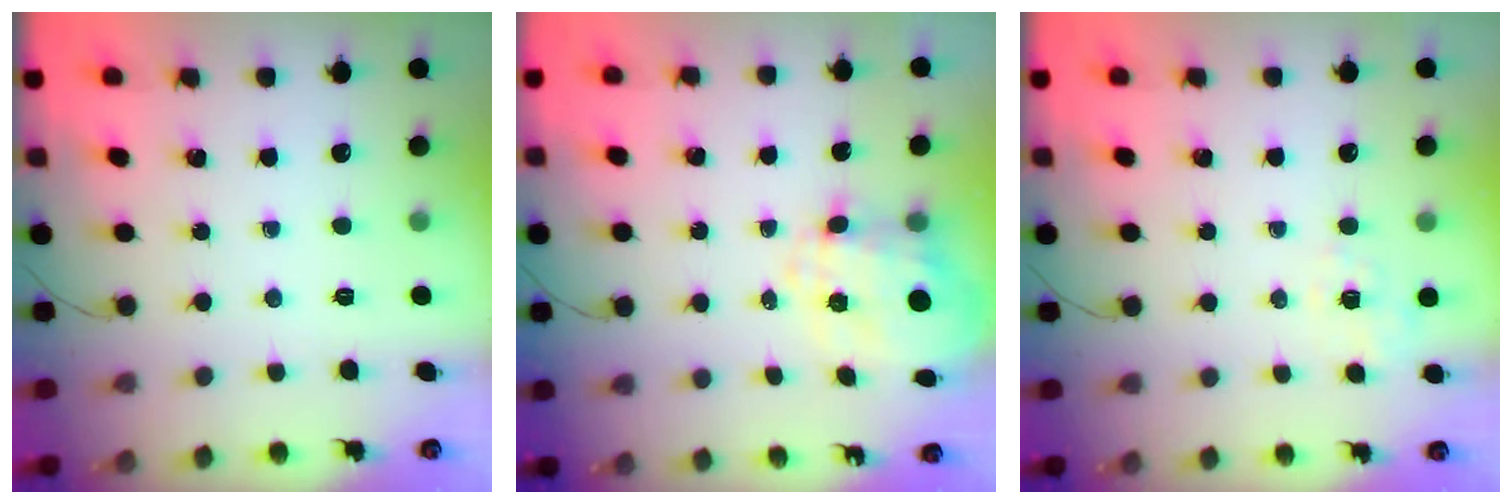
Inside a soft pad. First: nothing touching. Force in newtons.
{"total": 7.6, "press": 7.4, "slide": 1.6}
{"total": 1.8, "press": 0.4, "slide": 1.7}